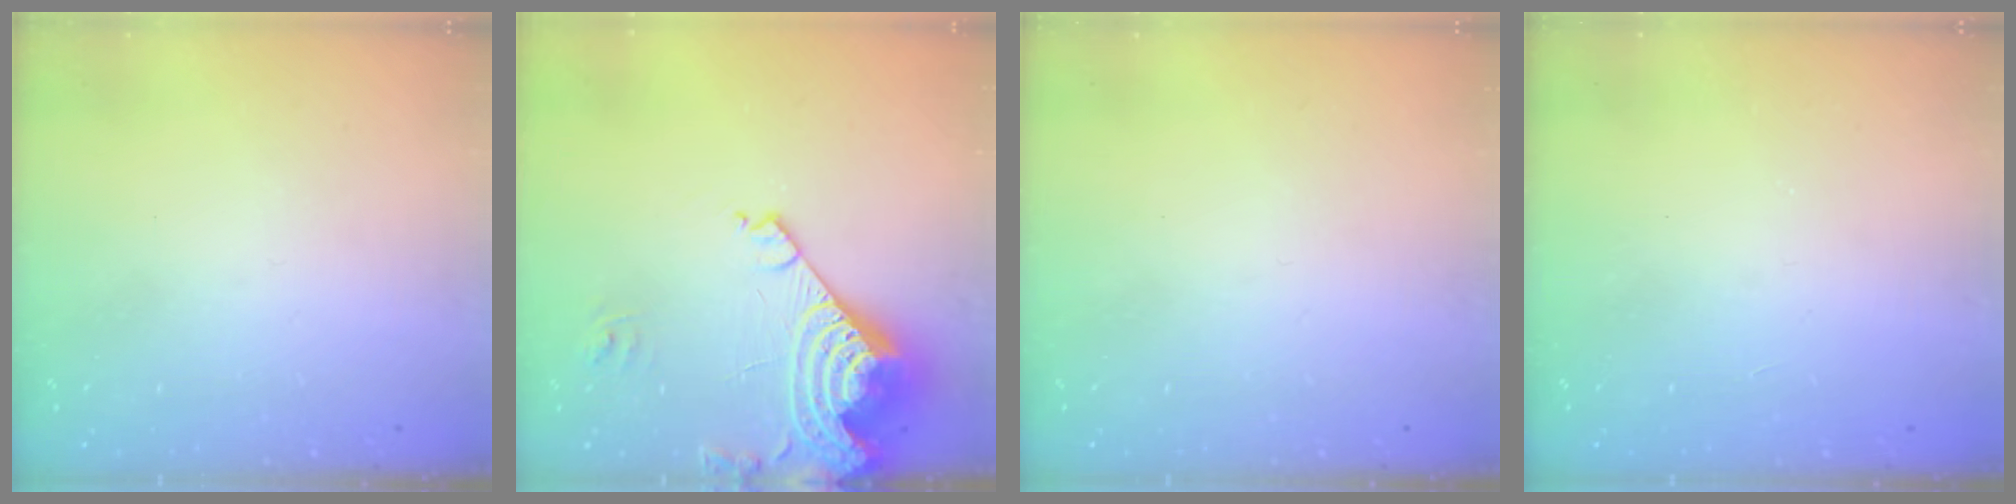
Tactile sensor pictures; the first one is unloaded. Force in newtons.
{"total": 15.5, "press": 15.4, "slide": 1.8}
{"total": 0.0}
{"total": 1.0, "press": 1.0, "slide": 0.1}